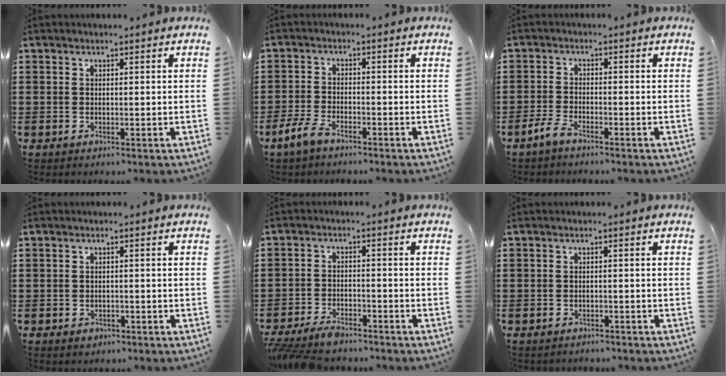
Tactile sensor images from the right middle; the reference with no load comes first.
{"total": 4.0, "force": [-3.1, 1.2, 2.3], "torque": [-0.068, -0.005, -0.066]}
{"total": 3.0, "force": [-2.4, 0.5, 1.7], "torque": [-0.051, -0.004, -0.051]}
{"total": 0.9, "force": [-0.7, 0.5, 0.3], "torque": [-0.009, -0.003, -0.015]}
{"total": 4.3, "force": [-3.9, 0.9, 1.5], "torque": [-0.039, -0.001, -0.082]}
{"total": 1.1, "force": [-1.1, 0.2, 0.1], "torque": [-0.007, -0.001, -0.022]}